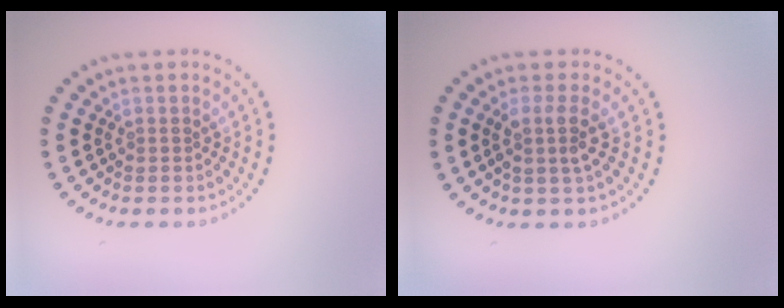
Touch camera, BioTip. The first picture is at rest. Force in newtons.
{"total": 2.2, "press": 1.8, "slide": 1.3}